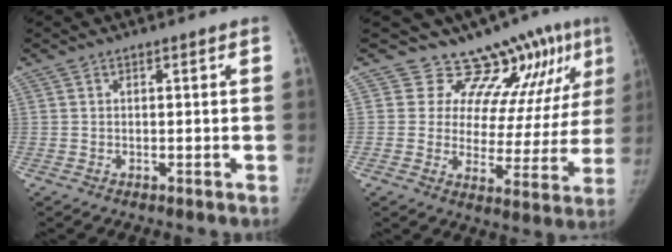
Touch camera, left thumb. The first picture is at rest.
{"total": 13.1, "force": [10.4, 5.0, 6.1], "torque": [-0.042, -0.078, 0.129]}